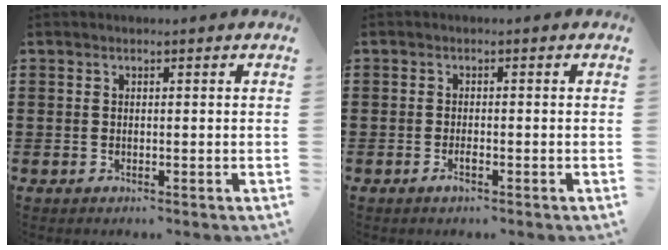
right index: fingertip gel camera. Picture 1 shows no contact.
{"total": 1.6, "force": [-1.0, 0.3, 1.3], "torque": [-0.032, -0.006, -0.019]}